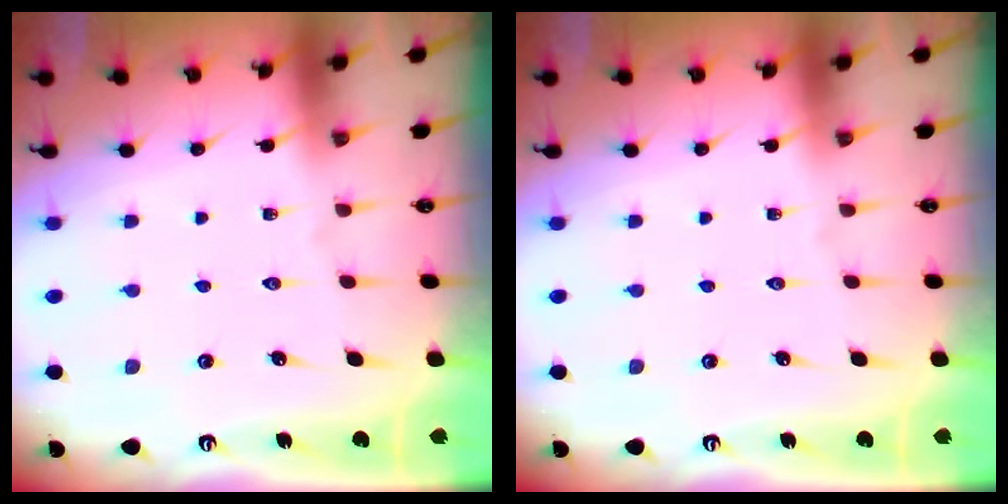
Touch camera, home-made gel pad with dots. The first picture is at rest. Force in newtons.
{"total": 0.0}